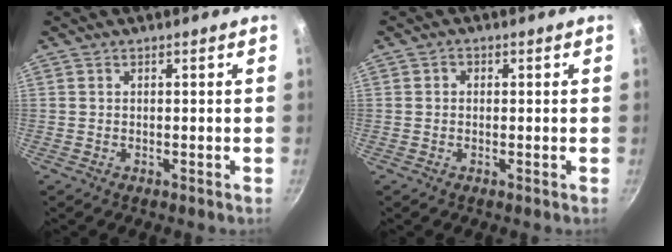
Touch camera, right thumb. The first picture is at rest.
{"total": 1.3, "force": [0.2, 1.2, 0.6], "torque": [-0.005, 0.003, -0.001]}